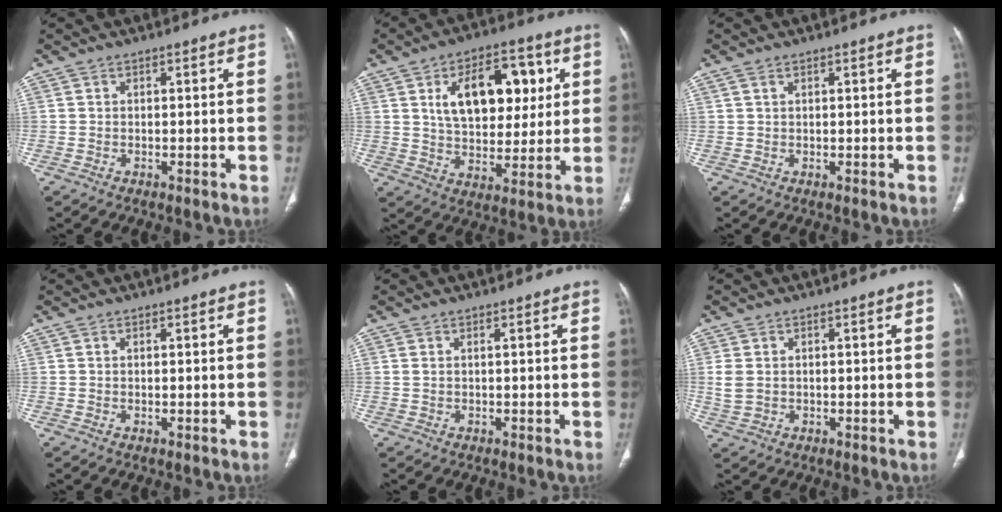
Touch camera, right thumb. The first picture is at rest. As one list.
[{"total": 17.2, "force": [5.0, 10.0, 13.1], "torque": [-0.156, -0.004, 0.084]}, {"total": 0.8, "force": [0.6, 0.3, 0.5], "torque": [-0.010, 0.006, 0.013]}, {"total": 0.0}, {"total": 0.7, "force": [0.3, 0.1, 0.6], "torque": [-0.024, 0.008, 0.008]}, {"total": 3.2, "force": [0.4, 2.3, 2.1], "torque": [-0.052, 0.002, 0.012]}]